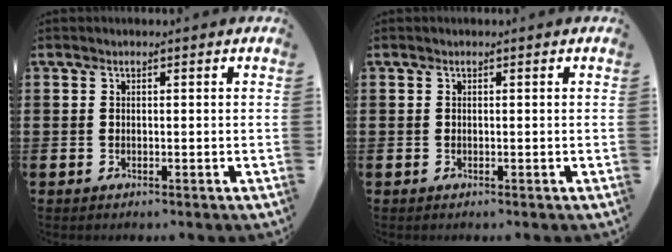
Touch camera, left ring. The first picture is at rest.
{"total": 0.0}